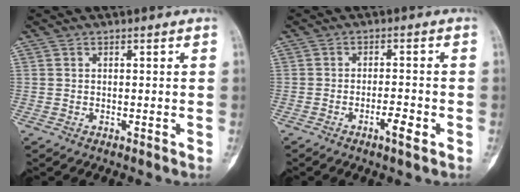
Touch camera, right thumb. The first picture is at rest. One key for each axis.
{"total": 3.6, "fx": -1.8, "fy": 0.8, "fz": 3.1, "tx": -0.053, "ty": 0.008, "tz": -0.031}